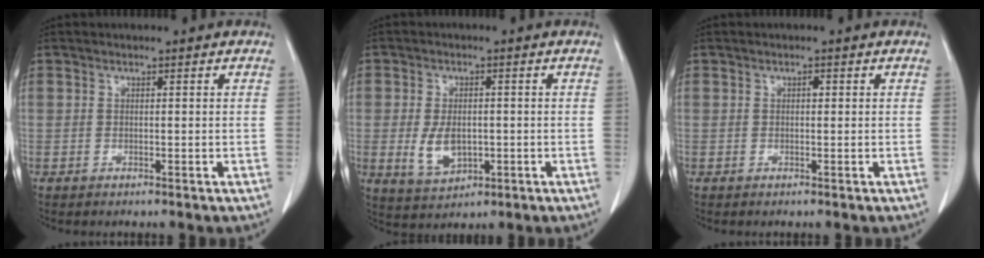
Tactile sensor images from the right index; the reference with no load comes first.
{"total": 5.8, "force": [-0.9, 3.4, 4.6], "torque": [-0.091, -0.005, -0.005]}
{"total": 0.6, "force": [0.1, 0.3, 0.5], "torque": [-0.008, 0.002, 0.001]}